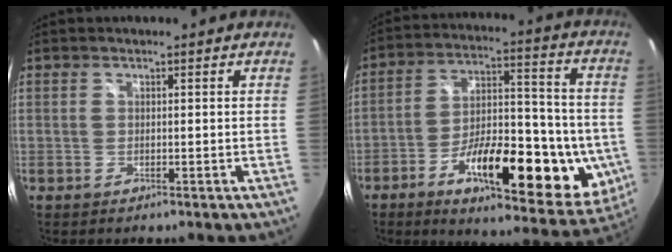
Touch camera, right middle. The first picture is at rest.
{"total": 25.4, "force": [-8.1, 10.4, 21.8], "torque": [-0.323, -0.003, -0.108]}